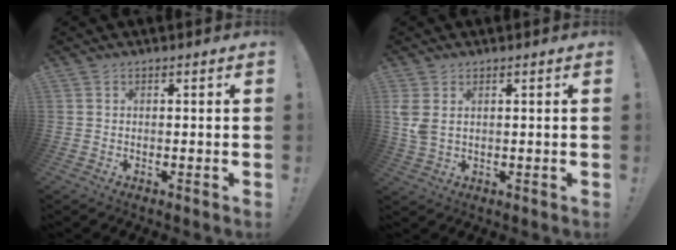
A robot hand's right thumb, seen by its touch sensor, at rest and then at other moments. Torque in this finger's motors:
{"motor_torque": [0.16, 0.57, 0.21, -0.03, 0.07]}